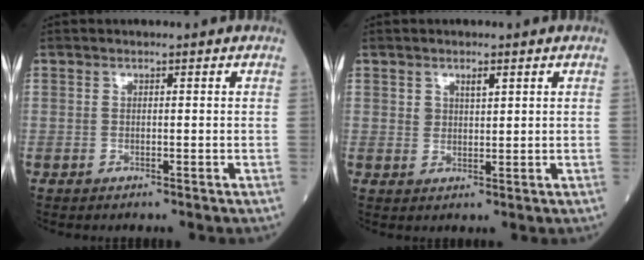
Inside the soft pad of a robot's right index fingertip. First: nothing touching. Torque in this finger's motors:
{"motor_torque": [-0.01, 0.05, -0.01, 0.02]}